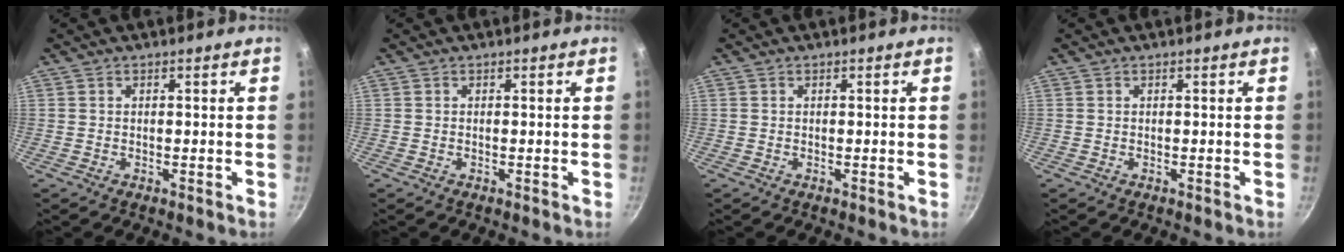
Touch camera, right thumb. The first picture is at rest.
{"total": 0.0}
{"total": 0.0}
{"total": 0.0}